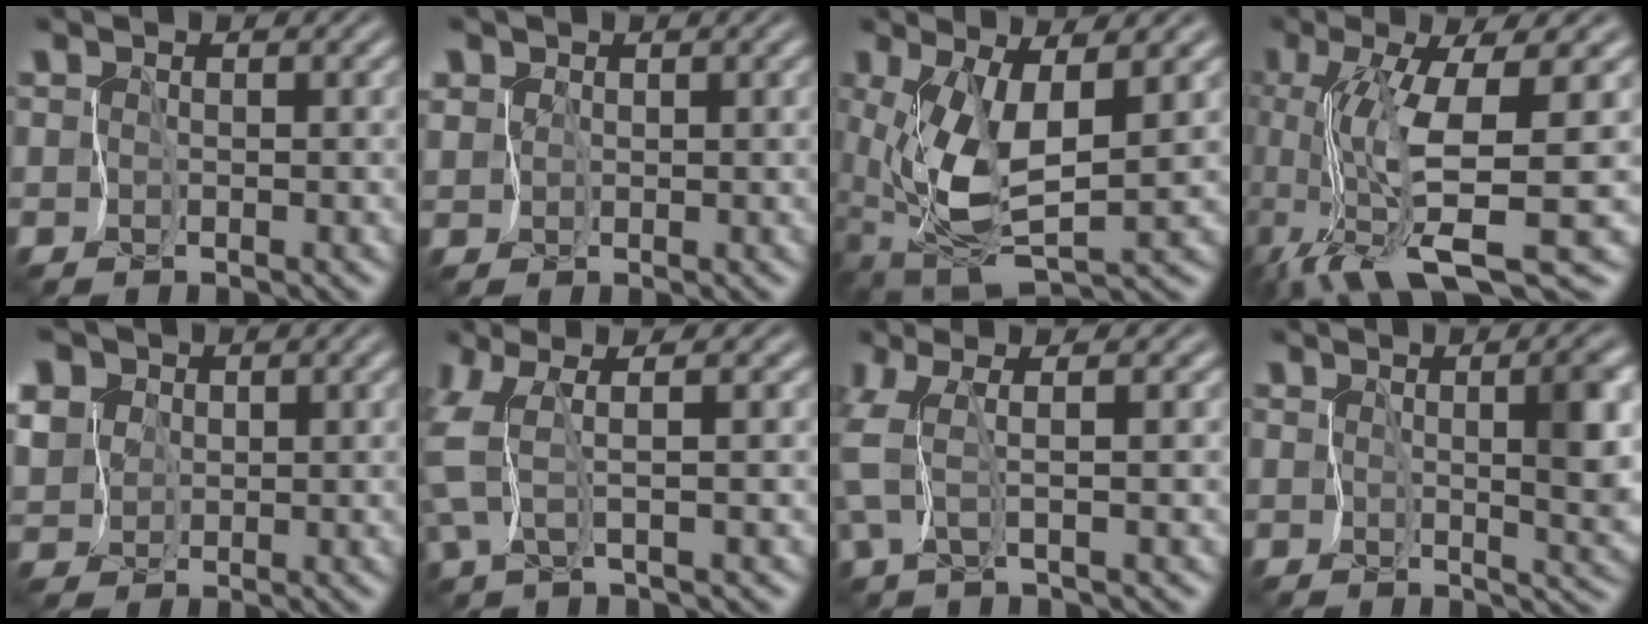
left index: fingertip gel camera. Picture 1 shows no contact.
{"total": 1.1, "force": [0.6, 0.9, -0.1], "torque": [-0.003, -0.003, 0.008]}
{"total": 7.2, "force": [0.3, 2.9, 6.6], "torque": [-0.146, -0.016, 0.008]}
{"total": 9.7, "force": [-2.5, 2.3, 9.1], "torque": [-0.156, -0.007, -0.050]}
{"total": 7.0, "force": [3.0, 5.7, 2.7], "torque": [-0.086, 0.021, 0.040]}
{"total": 3.3, "force": [0.8, 0.4, 3.2], "torque": [-0.077, 0.003, 0.010]}
{"total": 2.6, "force": [0.2, 0.0, 2.6], "torque": [-0.064, 0.000, -0.003]}
{"total": 6.1, "force": [1.1, 1.9, 5.6], "torque": [-0.081, -0.005, 0.019]}